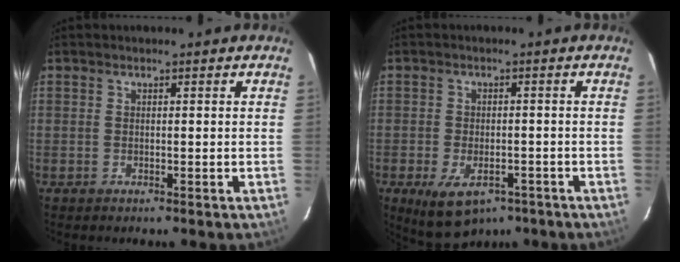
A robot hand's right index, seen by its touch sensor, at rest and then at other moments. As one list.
[{"total": 9.8, "force": [-5.7, 5.4, 5.9], "torque": [-0.119, -0.024, -0.084]}]